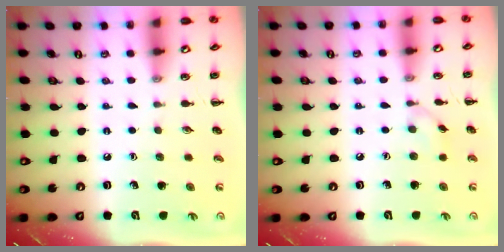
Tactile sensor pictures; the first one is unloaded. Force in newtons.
{"total": 3.7, "press": 3.5, "slide": 1.1}